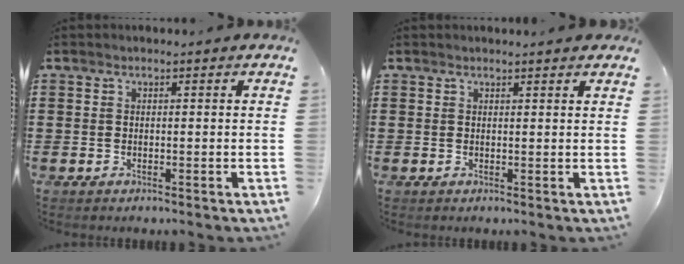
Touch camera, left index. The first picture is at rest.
{"total": 1.0, "force": [1.0, -0.1, 0.3], "torque": [-0.007, 0.000, 0.019]}